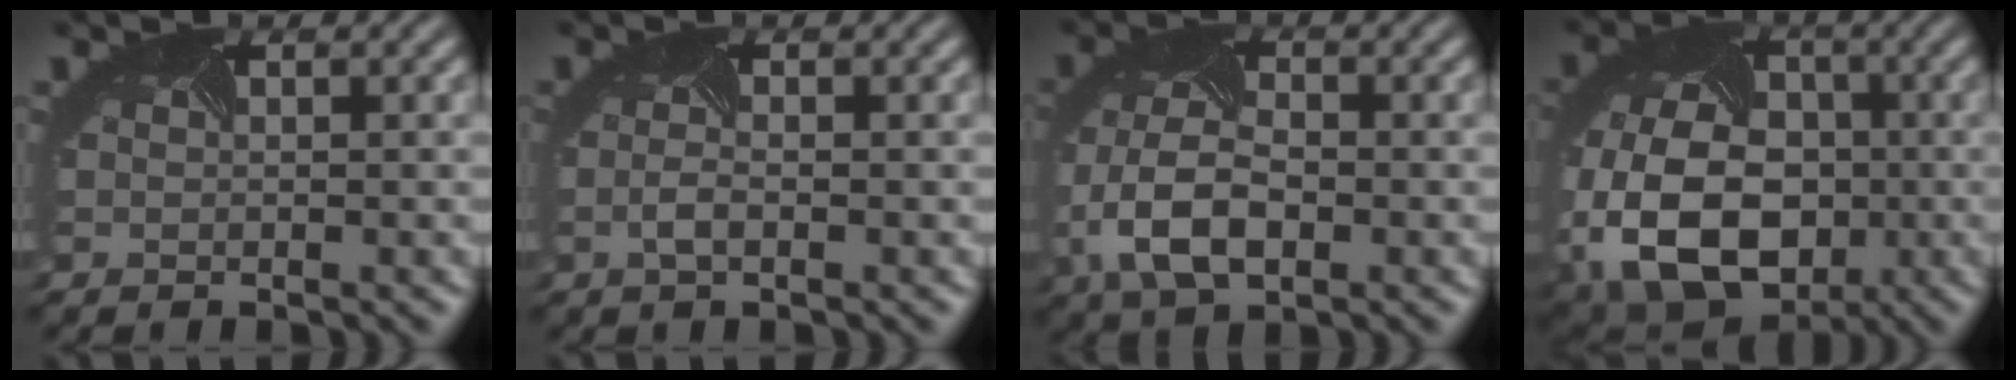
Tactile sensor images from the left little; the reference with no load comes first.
{"total": 1.2, "force": [-0.7, 0.3, 0.9], "torque": [-0.026, -0.006, -0.014]}
{"total": 6.2, "force": [-1.9, 3.6, 4.7], "torque": [-0.112, -0.007, -0.039]}
{"total": 14.0, "force": [-3.6, 9.6, 9.5], "torque": [-0.207, -0.044, -0.054]}